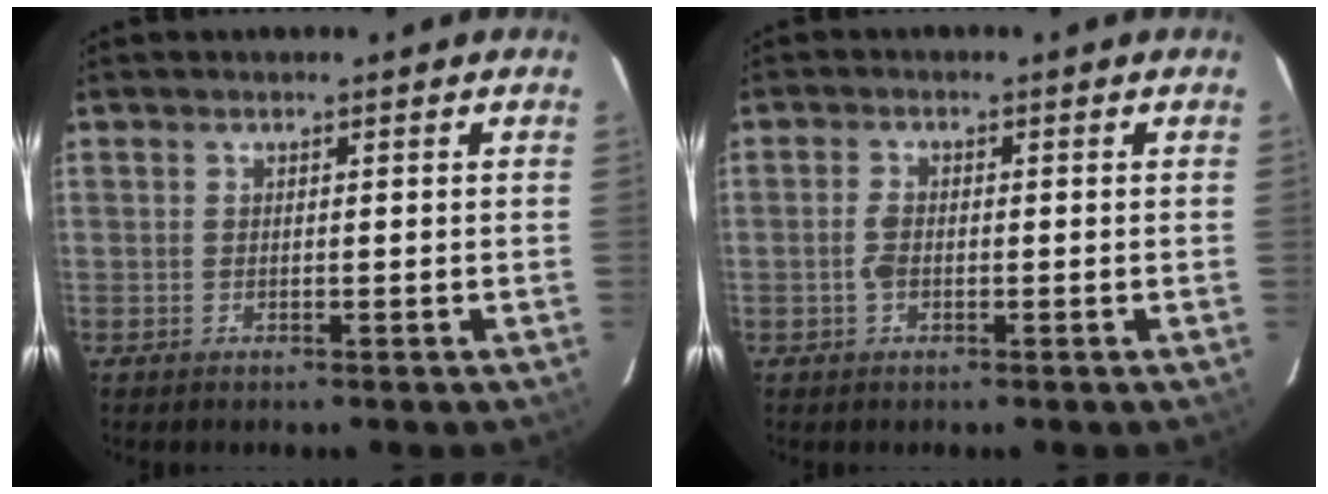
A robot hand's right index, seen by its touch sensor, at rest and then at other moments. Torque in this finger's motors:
{"motor_torque": [0.37, -0.07, 0.32, 0.05]}